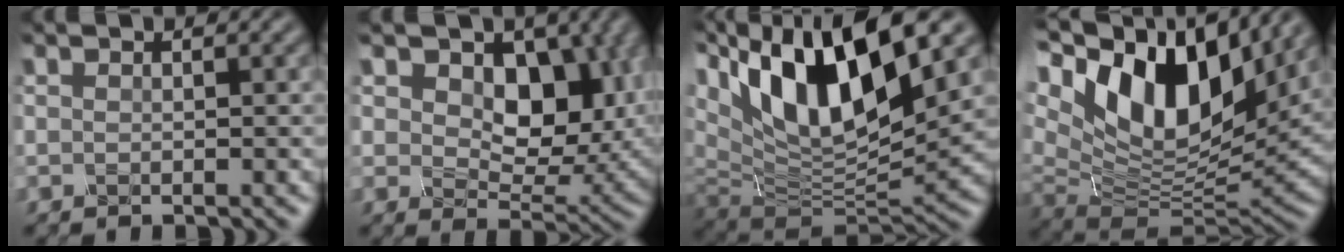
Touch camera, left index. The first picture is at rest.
{"total": 9.4, "force": [2.5, 5.9, 6.9], "torque": [-0.101, -0.015, 0.033]}
{"total": 15.2, "force": [6.2, 6.4, 12.3], "torque": [-0.235, 0.021, 0.103]}
{"total": 15.3, "force": [6.0, 7.9, 11.6], "torque": [-0.221, 0.026, 0.095]}